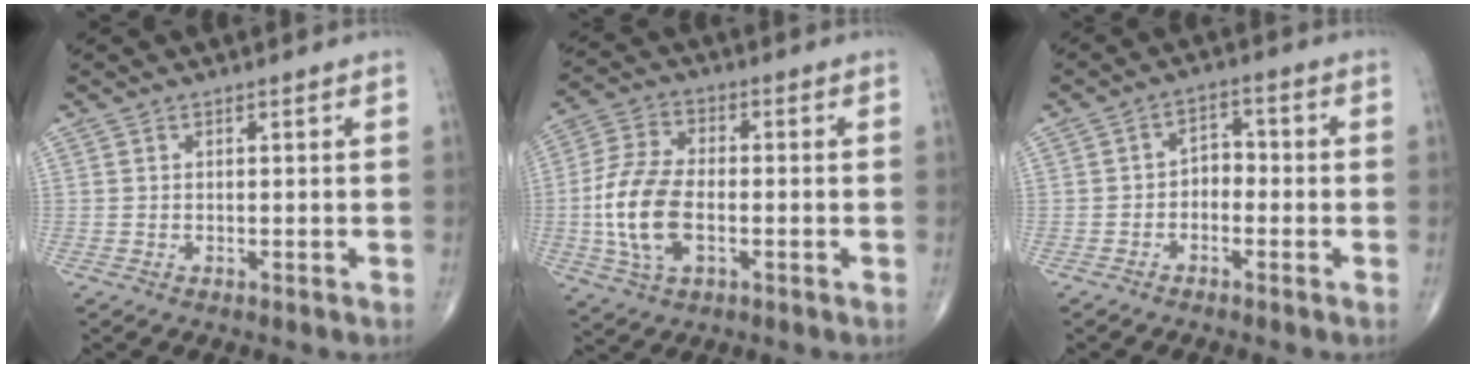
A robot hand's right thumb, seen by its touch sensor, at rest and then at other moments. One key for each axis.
{"total": 12.5, "fx": -2.1, "fy": 6.9, "fz": 10.3, "tx": -0.215, "ty": 0.010, "tz": -0.042}
{"total": 3.8, "fx": -1.2, "fy": 2.7, "fz": 2.4, "tx": -0.021, "ty": 0.025, "tz": -0.032}